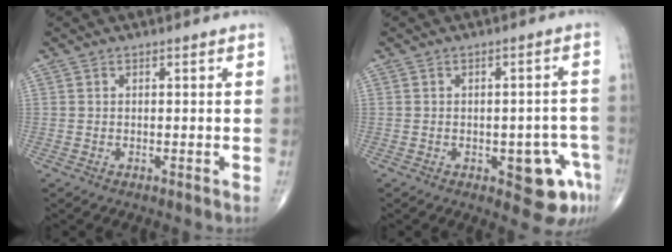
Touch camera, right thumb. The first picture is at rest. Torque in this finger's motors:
{"motor_torque": [2.53, 2.49, 0.65, -0.51, 0.05]}